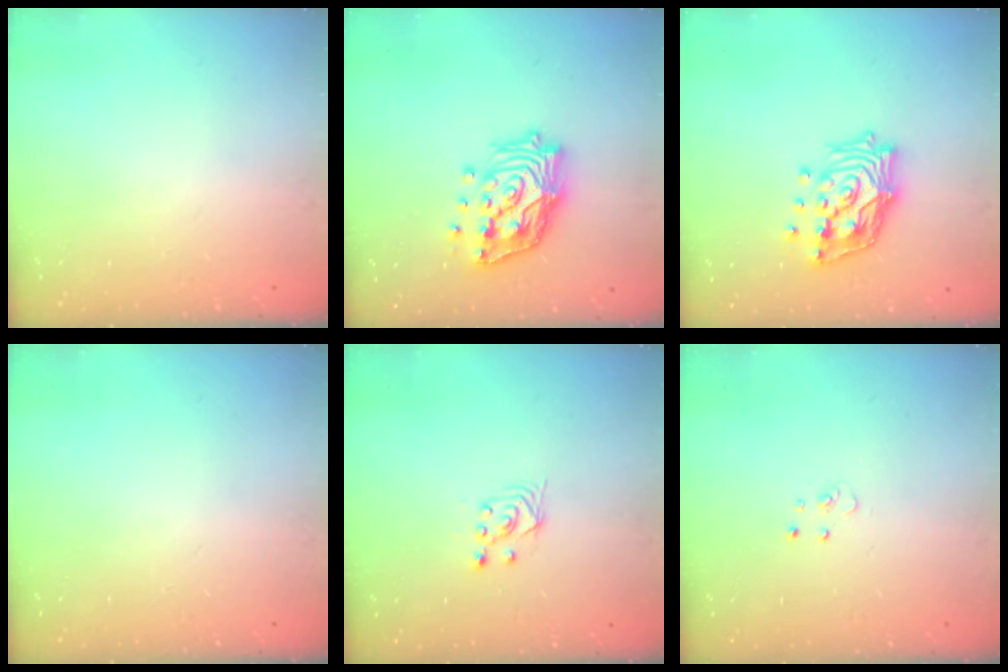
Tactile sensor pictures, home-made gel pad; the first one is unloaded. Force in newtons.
{"total": 16.9, "press": 16.7, "slide": 2.3}
{"total": 18.2, "press": 18.0, "slide": 2.7}
{"total": 0.0}
{"total": 2.8, "press": 2.4, "slide": 1.4}
{"total": 3.4, "press": 3.4, "slide": 0.3}